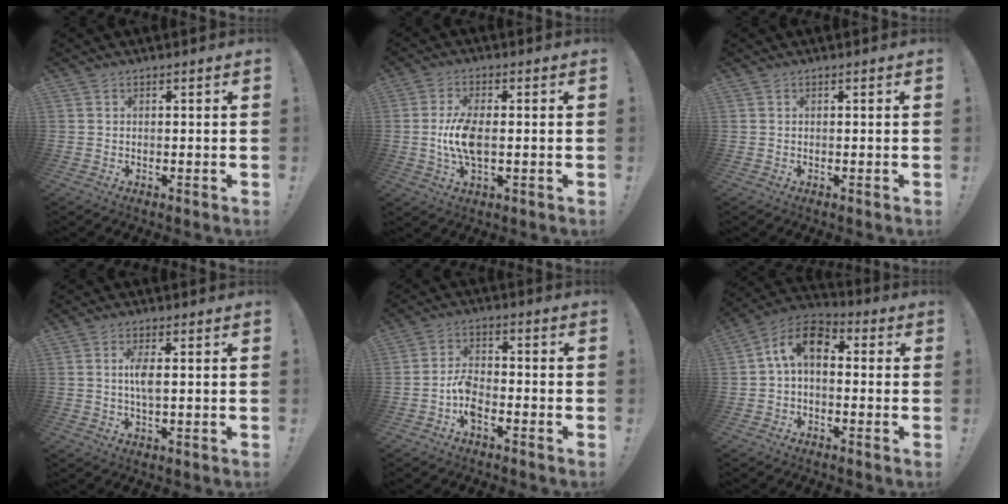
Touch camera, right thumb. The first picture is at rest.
{"total": 8.6, "force": [-0.6, 3.8, 7.7], "torque": [-0.150, -0.006, -0.012]}
{"total": 0.0}
{"total": 4.4, "force": [0.4, 1.3, 4.2], "torque": [-0.081, -0.003, 0.001]}
{"total": 6.3, "force": [-3.6, 2.9, 4.2], "torque": [-0.094, 0.005, -0.066]}
{"total": 9.8, "force": [1.4, 5.9, 7.8], "torque": [-0.145, 0.008, 0.027]}